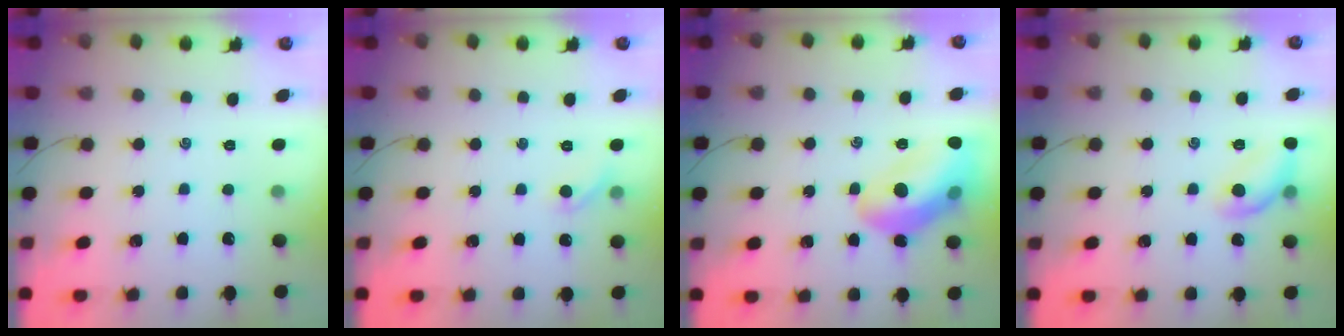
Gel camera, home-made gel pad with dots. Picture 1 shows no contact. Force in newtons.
{"total": 5.6, "press": 5.2, "slide": 1.8}
{"total": 17.0, "press": 16.9, "slide": 2.0}
{"total": 11.2, "press": 11.1, "slide": 0.4}